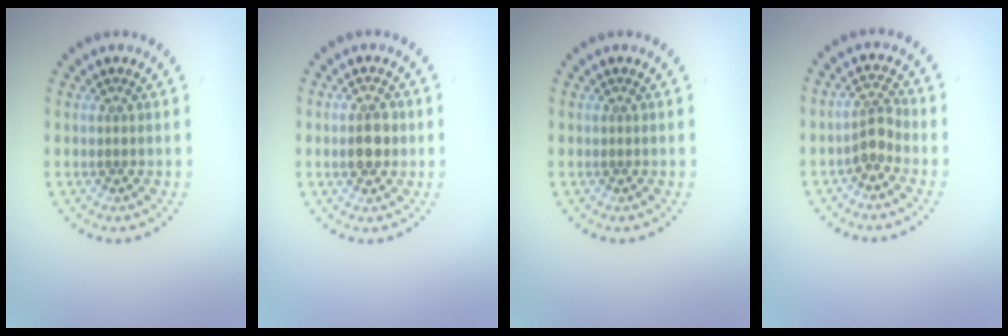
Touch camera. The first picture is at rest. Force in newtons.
{"total": 2.8, "press": 2.8, "slide": 0.1}
{"total": 0.0}
{"total": 2.1, "press": 1.6, "slide": 1.3}